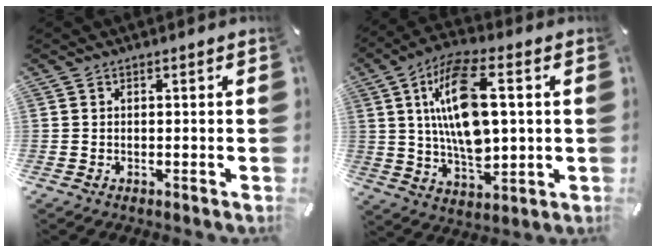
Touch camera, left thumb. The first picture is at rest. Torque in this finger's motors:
{"motor_torque": [2.49, 2.51, 2.21, -0.56, 0.78]}